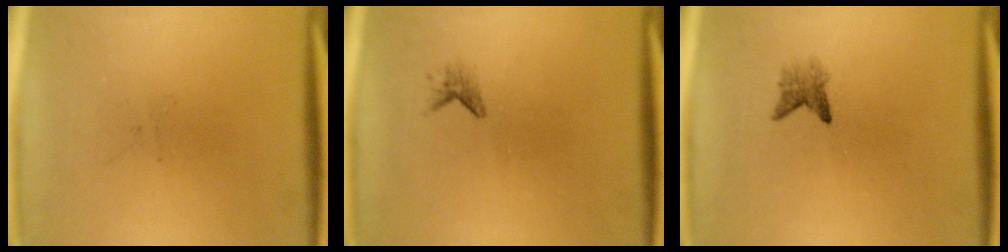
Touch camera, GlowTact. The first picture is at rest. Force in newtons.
{"total": 1.0}
{"total": 1.8}